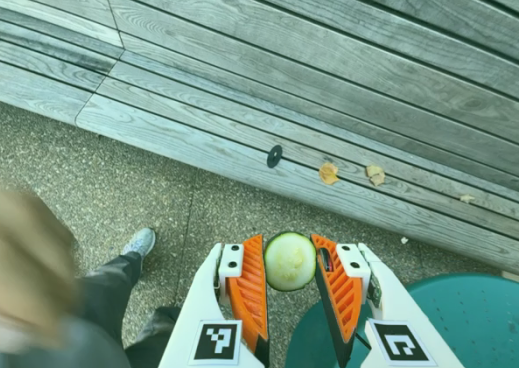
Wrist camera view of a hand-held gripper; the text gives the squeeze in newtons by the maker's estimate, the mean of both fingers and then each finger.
{"total": 7.8, "left": 7.8, "right": 7.7}